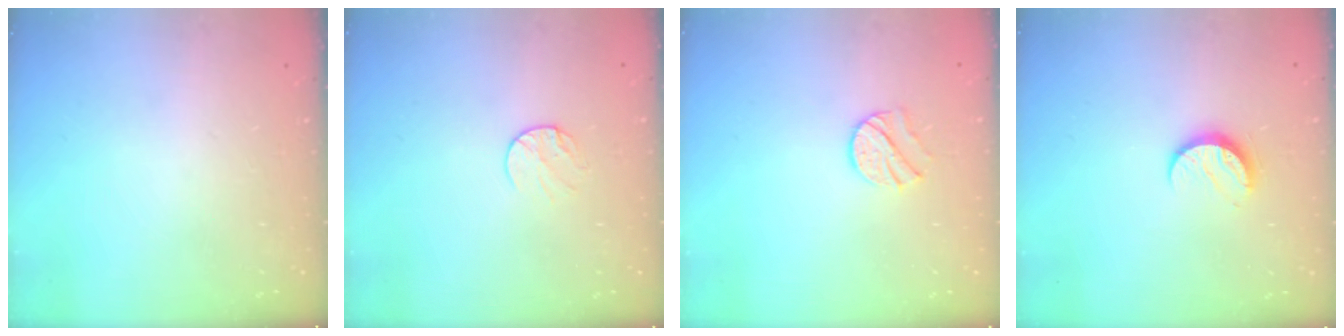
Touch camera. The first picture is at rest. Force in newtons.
{"total": 5.6, "press": 5.6, "slide": 0.5}
{"total": 8.1, "press": 8.1, "slide": 0.1}
{"total": 6.9, "press": 6.9, "slide": 0.7}